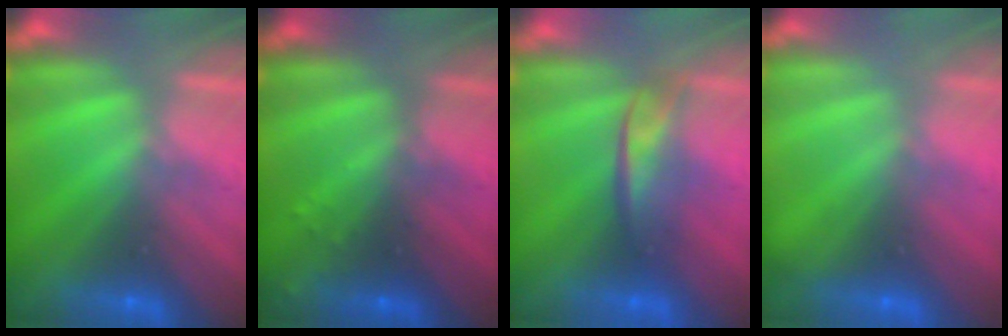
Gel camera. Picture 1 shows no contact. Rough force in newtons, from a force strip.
{"total": 2.9}
{"total": 2.1}
{"total": 2.1}